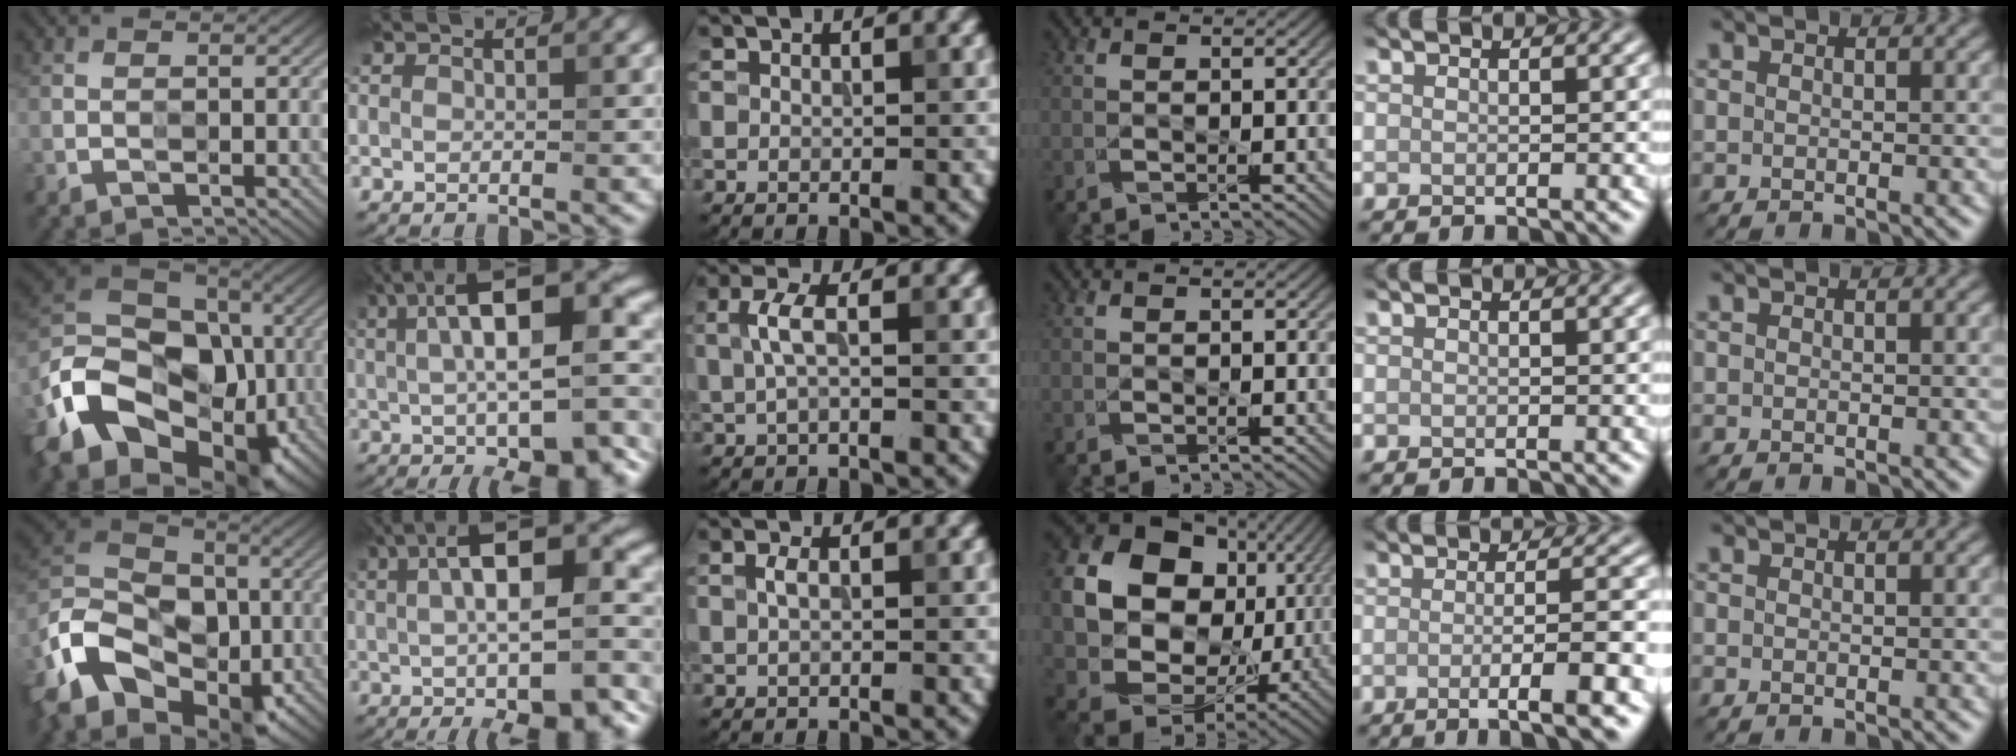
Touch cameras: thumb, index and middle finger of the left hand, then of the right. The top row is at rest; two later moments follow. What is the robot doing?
{"motion": "wipe", "object": "glasses"}